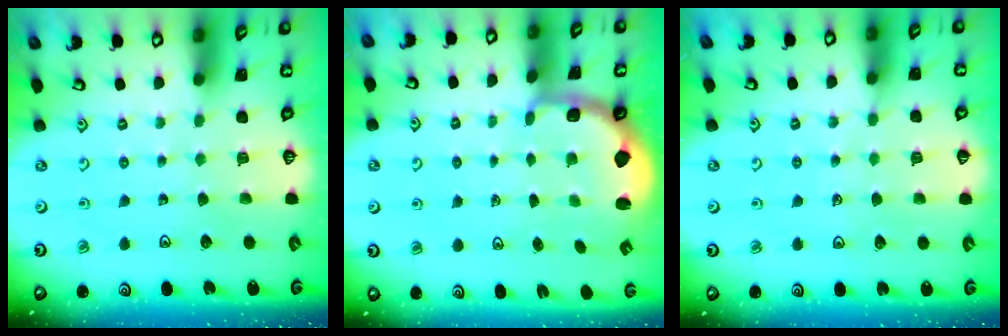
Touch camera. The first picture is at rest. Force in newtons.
{"total": 2.3, "press": 1.2, "slide": 1.9}
{"total": 4.2, "press": 4.1, "slide": 1.0}